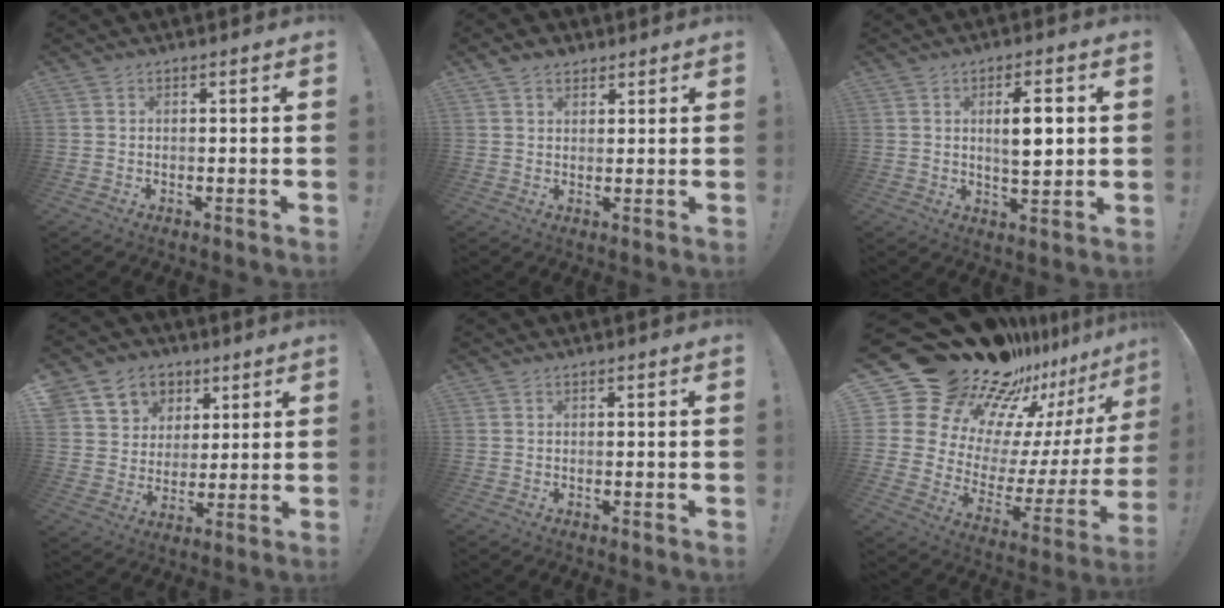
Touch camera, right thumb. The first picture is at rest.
{"total": 3.7, "force": [2.6, 2.4, 1.2], "torque": [-0.021, -0.008, 0.048]}
{"total": 7.8, "force": [1.3, 2.7, 7.2], "torque": [-0.107, -0.003, 0.015]}
{"total": 9.3, "force": [4.3, 8.1, 1.3], "torque": [-0.022, -0.029, 0.090]}
{"total": 0.0}
{"total": 22.9, "force": [17.1, 11.8, 9.6], "torque": [-0.142, -0.162, 0.344]}